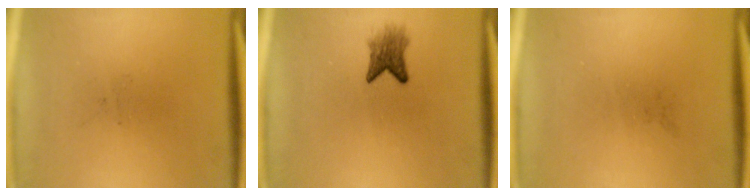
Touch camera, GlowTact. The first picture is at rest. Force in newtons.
{"total": 3.3}
{"total": 0.0}